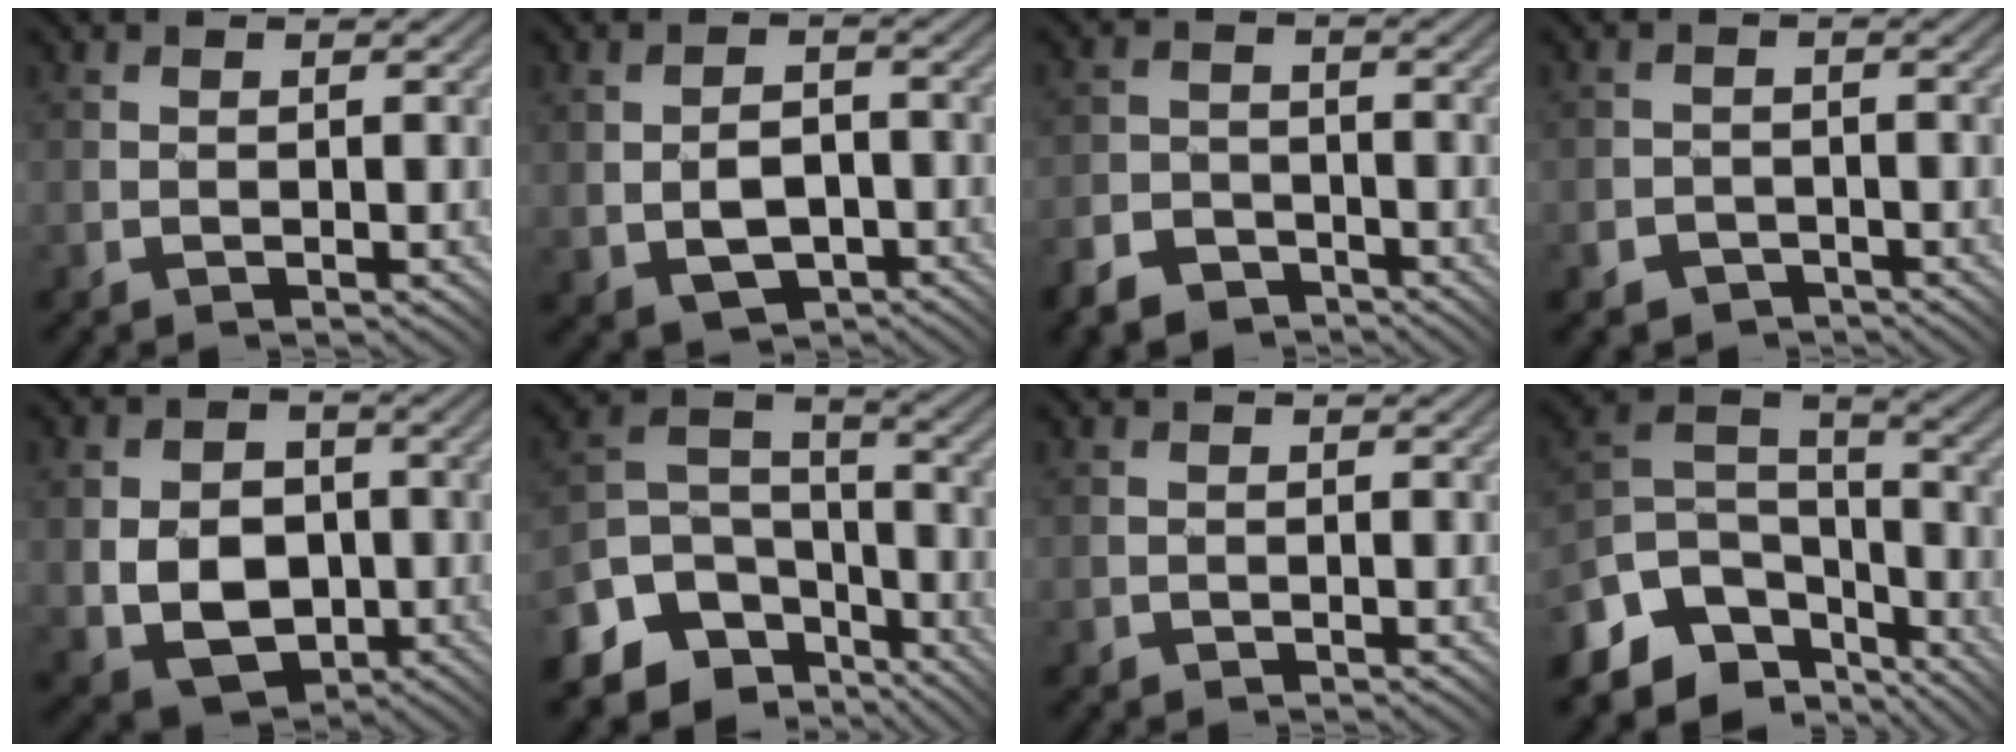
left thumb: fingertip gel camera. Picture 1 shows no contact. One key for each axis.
{"total": 5.2, "fx": -1.3, "fy": 3.4, "fz": 3.7, "tx": -0.079, "ty": -0.005, "tz": -0.021}
{"total": 5.3, "fx": -4.3, "fy": 2.7, "fz": 1.3, "tx": -0.027, "ty": -0.002, "tz": -0.087}
{"total": 2.8, "fx": -2.0, "fy": 1.9, "fz": 0.2, "tx": 0.000, "ty": 0.005, "tz": -0.038}
{"total": 9.2, "fx": -1.9, "fy": 6.9, "fz": 5.8, "tx": -0.118, "ty": -0.015, "tz": -0.041}
{"total": 12.4, "fx": -7.8, "fy": 8.4, "fz": 4.7, "tx": -0.141, "ty": -0.021, "tz": -0.128}
{"total": 0.5, "fx": -0.3, "fy": 0.4, "fz": -0.3, "tx": 0.008, "ty": -0.003, "tz": -0.007}
{"total": 11.4, "fx": -7.4, "fy": 6.8, "fz": 5.4, "tx": -0.139, "ty": -0.010, "tz": -0.135}